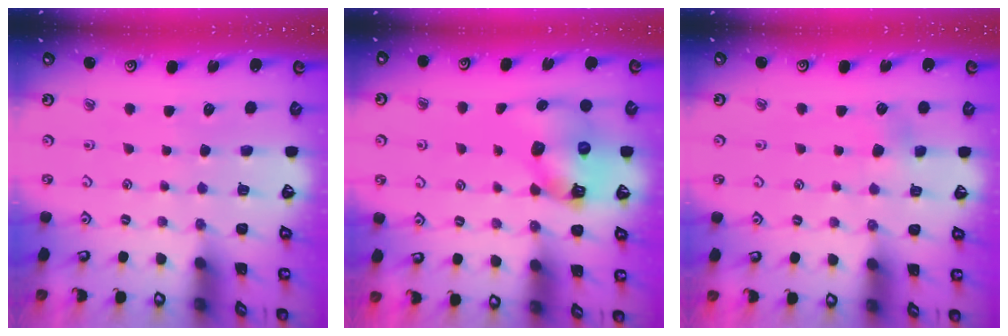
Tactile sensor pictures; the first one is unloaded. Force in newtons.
{"total": 10.7, "press": 10.6, "slide": 1.5}
{"total": 3.4, "press": 3.4, "slide": 0.4}